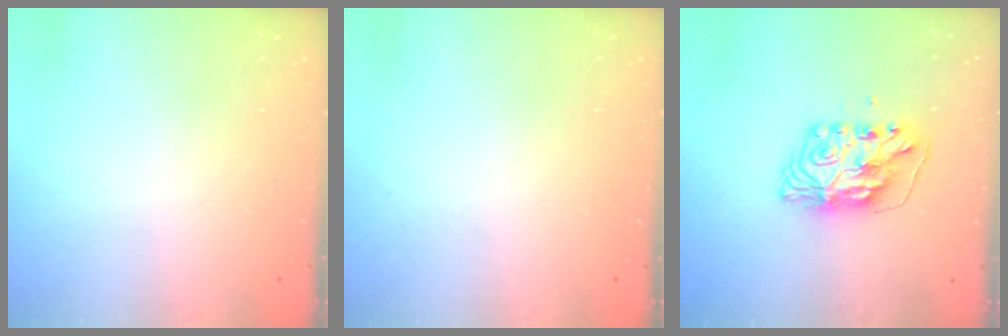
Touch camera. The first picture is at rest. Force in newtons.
{"total": 0.0}
{"total": 8.8, "press": 8.8, "slide": 0.8}